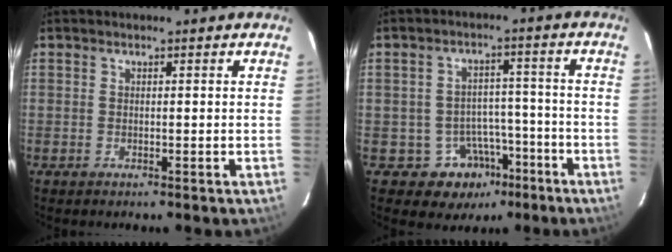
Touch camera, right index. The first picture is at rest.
{"total": 8.6, "force": [-4.9, 7.0, 1.4], "torque": [-0.026, 0.041, -0.050]}